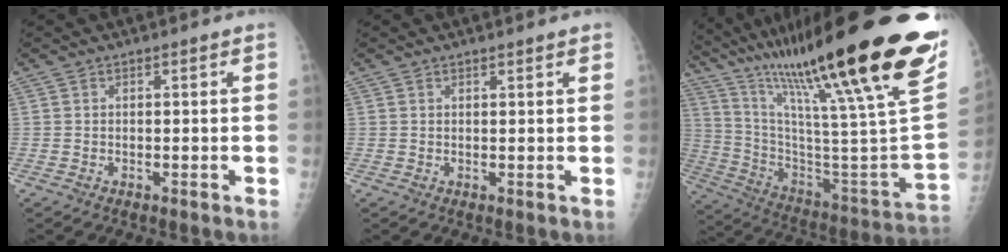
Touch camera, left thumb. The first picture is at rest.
{"total": 1.4, "force": [1.2, 0.3, 0.6], "torque": [-0.002, 0.000, 0.015]}
{"total": 41.6, "force": [27.0, 5.3, 31.3], "torque": [-0.392, -0.087, 0.425]}